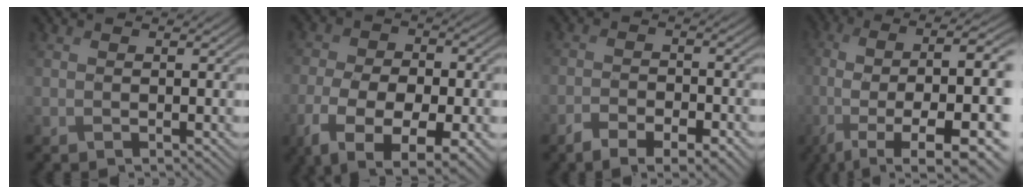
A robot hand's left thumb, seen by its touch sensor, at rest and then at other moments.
{"total": 12.7, "force": [-6.1, 6.9, 8.8], "torque": [-0.169, -0.034, -0.075]}
{"total": 6.2, "force": [-4.8, 2.1, 3.2], "torque": [-0.052, -0.006, -0.070]}
{"total": 14.6, "force": [-0.9, 5.8, 13.4], "torque": [-0.228, -0.023, 0.008]}